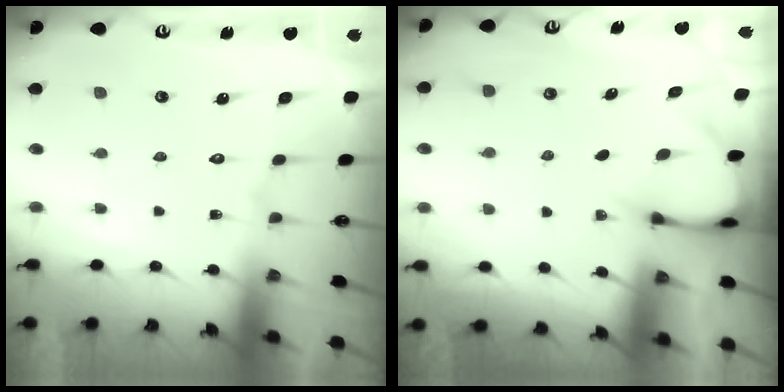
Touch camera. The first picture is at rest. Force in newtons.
{"total": 2.8, "press": 2.8, "slide": 0.3}